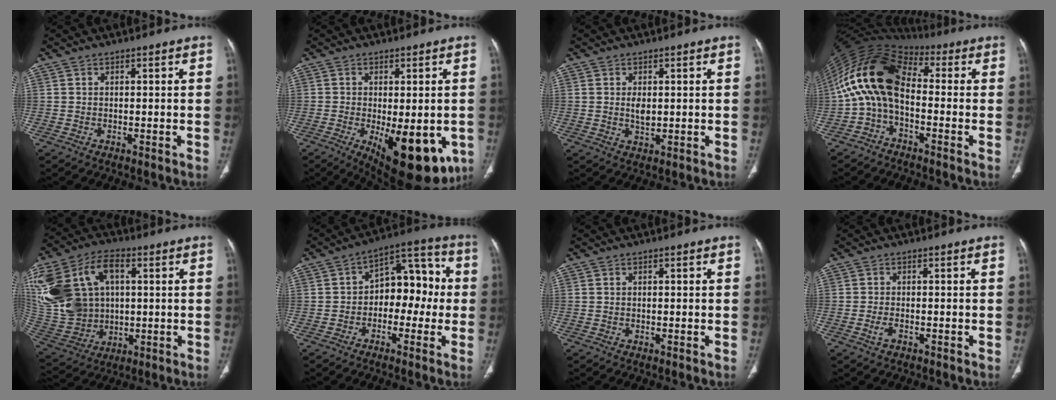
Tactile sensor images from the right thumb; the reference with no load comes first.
{"total": 16.6, "force": [-5.4, 7.3, 13.9], "torque": [-0.152, -0.015, -0.057]}
{"total": 2.7, "force": [0.4, 1.5, 2.2], "torque": [-0.036, -0.006, 0.012]}
{"total": 14.3, "force": [-0.9, 8.5, 11.5], "torque": [-0.216, 0.057, -0.033]}
{"total": 25.6, "force": [5.6, 18.1, 17.1], "torque": [-0.384, 0.031, 0.125]}
{"total": 12.0, "force": [-0.7, 7.9, 9.1], "torque": [-0.078, 0.047, -0.025]}
{"total": 0.0}
{"total": 1.9, "force": [-1.0, 1.0, 1.4], "torque": [-0.033, 0.005, -0.018]}